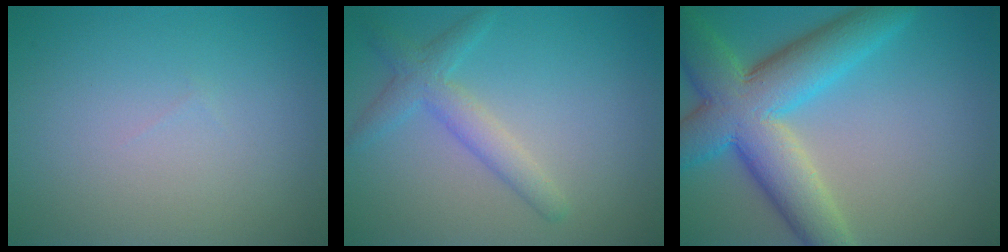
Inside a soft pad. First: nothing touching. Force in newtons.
{"total": 1.9, "press": 1.9, "slide": 0.2}
{"total": 10.0, "press": 10.0, "slide": 0.6}